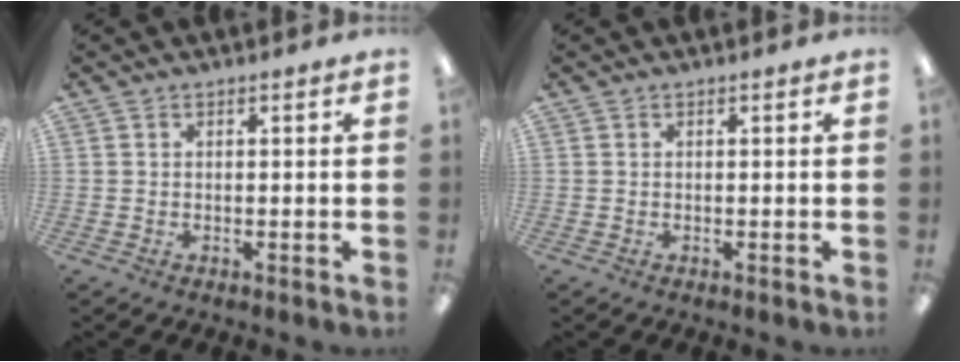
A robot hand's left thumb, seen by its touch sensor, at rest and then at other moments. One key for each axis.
{"total": 0.0}